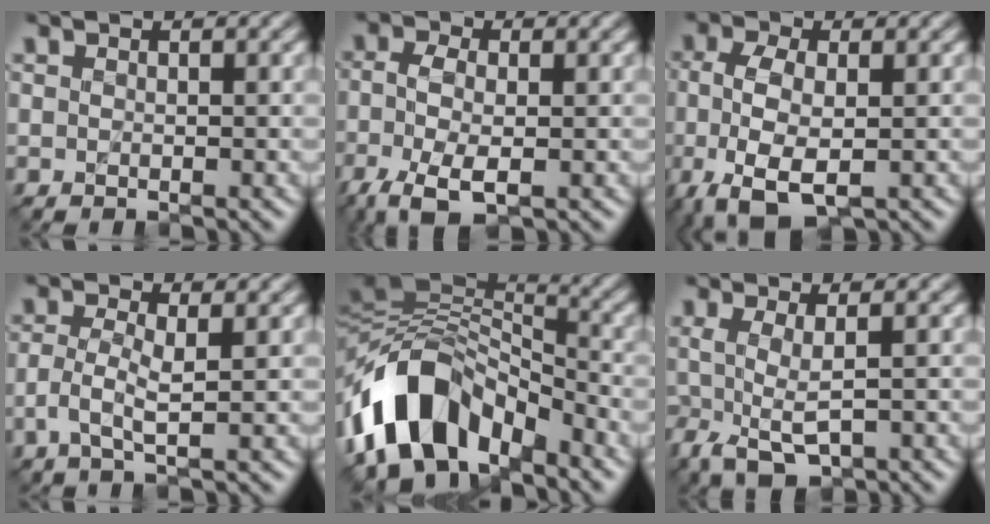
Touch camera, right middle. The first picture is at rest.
{"total": 5.5, "force": [-2.3, 2.8, 4.2], "torque": [-0.107, -0.005, -0.047]}
{"total": 6.0, "force": [-1.8, 3.1, 4.8], "torque": [-0.113, -0.006, -0.035]}
{"total": 2.0, "force": [-0.2, 0.4, 1.9], "torque": [-0.048, -0.003, -0.005]}
{"total": 9.9, "force": [-5.2, 6.0, 5.9], "torque": [-0.096, 0.016, -0.101]}
{"total": 2.9, "force": [-0.5, 1.0, 2.7], "torque": [-0.066, -0.010, -0.006]}